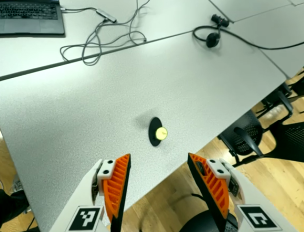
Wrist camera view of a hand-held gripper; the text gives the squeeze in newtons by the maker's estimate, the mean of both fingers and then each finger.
{"total": 0.0}